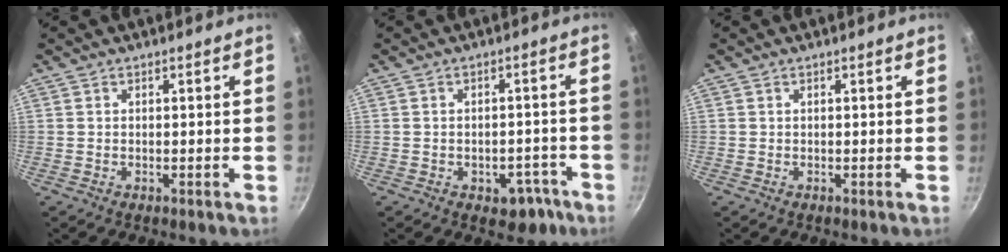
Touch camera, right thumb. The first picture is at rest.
{"total": 3.5, "force": [-1.9, 2.3, 1.8], "torque": [-0.010, 0.020, -0.018]}
{"total": 0.0}